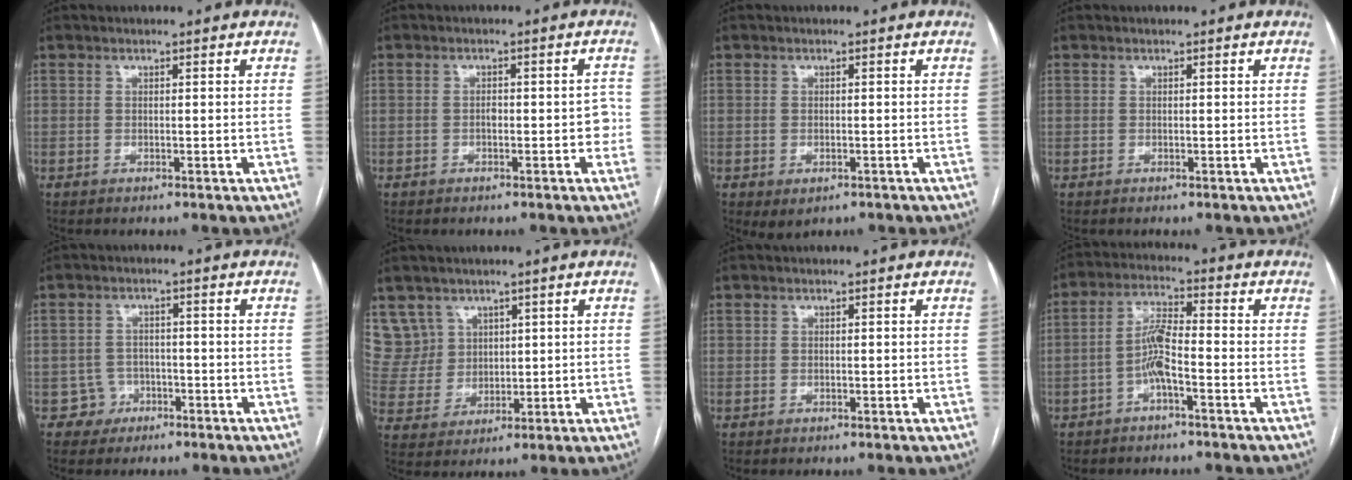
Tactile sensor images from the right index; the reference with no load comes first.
{"total": 3.1, "force": [-0.7, 1.6, 2.5], "torque": [-0.019, 0.014, -0.008]}
{"total": 2.6, "force": [-1.2, 1.5, 1.7], "torque": [-0.027, -0.004, -0.005]}
{"total": 0.0}
{"total": 3.4, "force": [-1.6, 2.9, -0.5], "torque": [0.021, 0.017, -0.025]}
{"total": 7.8, "force": [4.8, 6.1, -0.2], "torque": [0.001, 0.022, 0.111]}
{"total": 0.0}
{"total": 5.5, "force": [-1.9, 0.9, 5.0], "torque": [-0.103, 0.014, -0.037]}